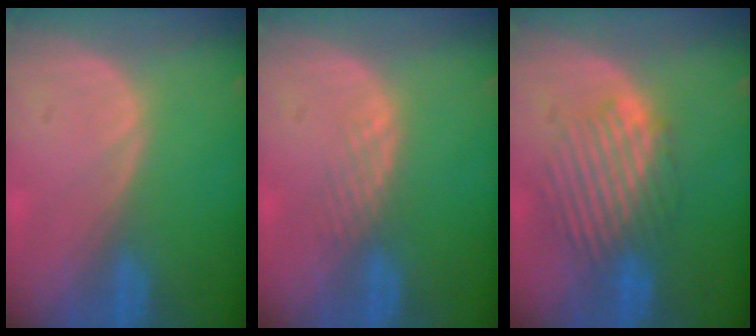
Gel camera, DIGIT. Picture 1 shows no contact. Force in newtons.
{"total": 1.8, "press": 1.8, "slide": 0.2}
{"total": 6.8, "press": 6.7, "slide": 0.7}